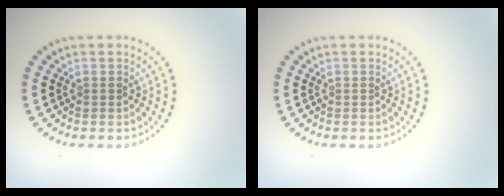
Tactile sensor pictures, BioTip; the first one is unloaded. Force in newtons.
{"total": 0.0}